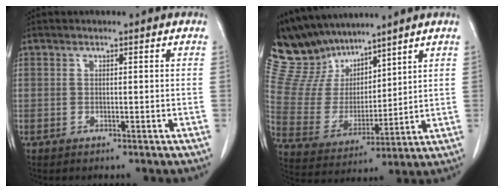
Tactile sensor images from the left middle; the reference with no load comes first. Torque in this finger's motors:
{"motor_torque": [0.17, -0.17, -0.03, -0.10]}